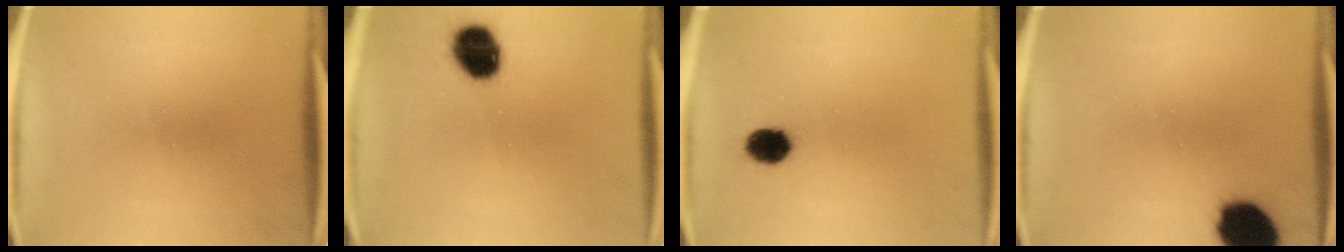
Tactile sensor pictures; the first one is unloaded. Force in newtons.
{"total": 11.1}
{"total": 5.0}
{"total": 13.3}